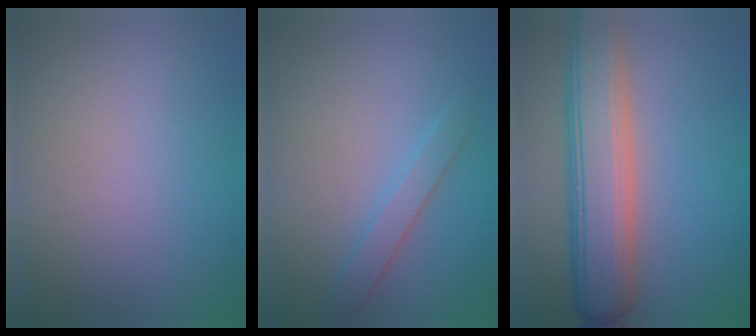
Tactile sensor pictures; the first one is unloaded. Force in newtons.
{"total": 1.8, "press": 1.8, "slide": 0.0}
{"total": 7.4, "press": 7.3, "slide": 0.5}